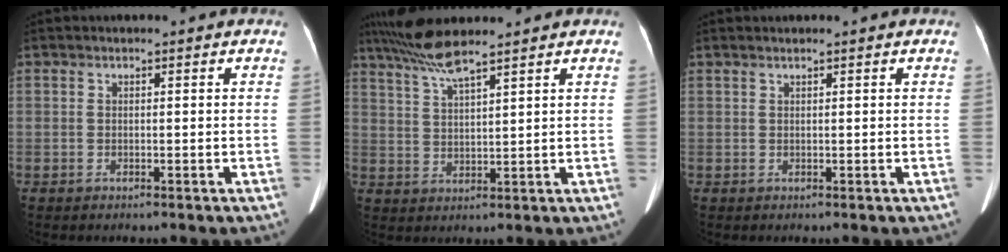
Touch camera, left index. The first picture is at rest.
{"total": 6.4, "force": [5.6, -0.4, 3.1], "torque": [-0.070, 0.010, 0.112]}
{"total": 0.7, "force": [0.6, -0.1, 0.3], "torque": [-0.011, 0.006, 0.017]}